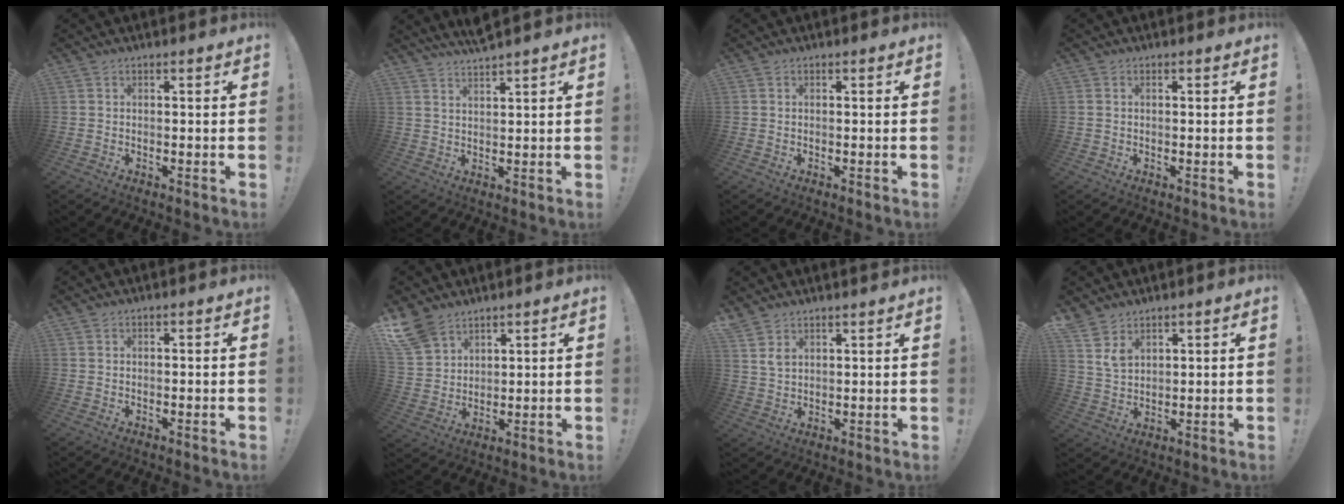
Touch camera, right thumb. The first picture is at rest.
{"total": 4.0, "force": [3.7, -0.4, 1.4], "torque": [-0.028, -0.024, 0.065]}
{"total": 0.0}
{"total": 0.6, "force": [0.3, 0.4, 0.4], "torque": [-0.012, 0.002, 0.007]}
{"total": 0.0}
{"total": 9.7, "force": [7.2, 5.6, 3.3], "torque": [-0.075, -0.043, 0.147]}
{"total": 4.5, "force": [3.7, 1.7, 1.9], "torque": [-0.032, -0.022, 0.070]}
{"total": 5.8, "force": [4.4, 3.0, 2.4], "torque": [-0.045, -0.026, 0.085]}